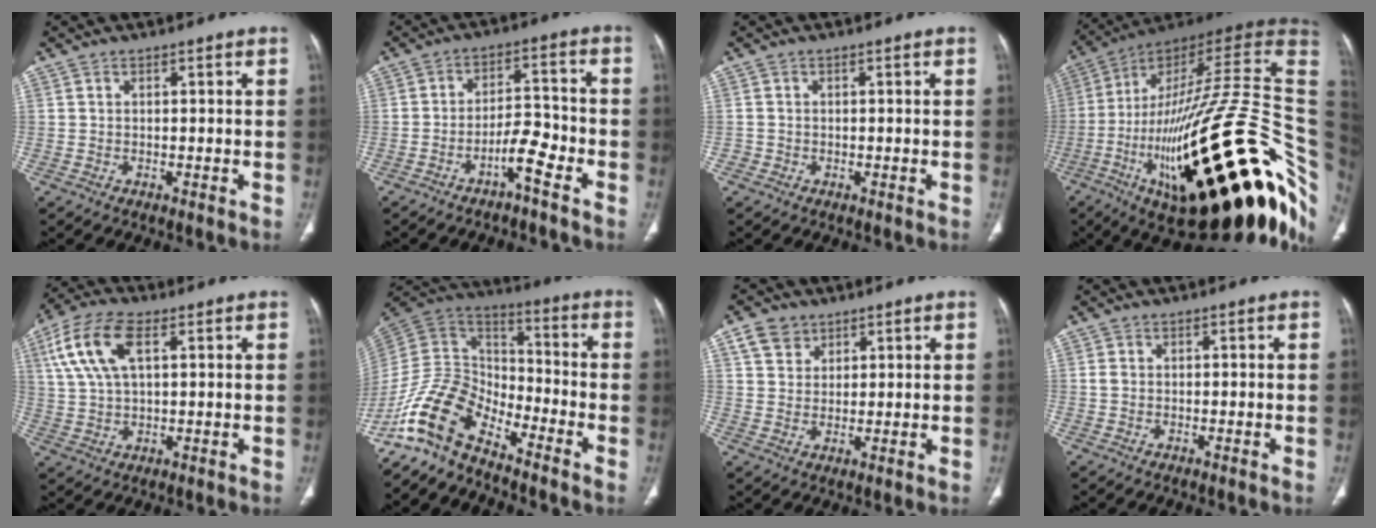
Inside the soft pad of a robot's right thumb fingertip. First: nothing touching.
{"total": 6.2, "force": [-3.9, 1.6, 4.5], "torque": [-0.077, 0.043, -0.066]}
{"total": 0.9, "force": [-0.3, 0.8, 0.0], "torque": [0.005, 0.006, -0.006]}
{"total": 48.3, "force": [-11.0, 14.7, 44.7], "torque": [-0.596, 0.067, -0.174]}
{"total": 11.4, "force": [4.1, 5.5, 9.1], "torque": [-0.201, 0.013, 0.079]}
{"total": 14.0, "force": [-10.8, 5.9, 6.7], "torque": [-0.123, 0.089, -0.221]}
{"total": 5.2, "force": [3.0, 3.9, 1.6], "torque": [-0.013, -0.010, 0.058]}
{"total": 0.9, "force": [0.1, 0.7, 0.5], "torque": [-0.012, 0.002, 0.002]}